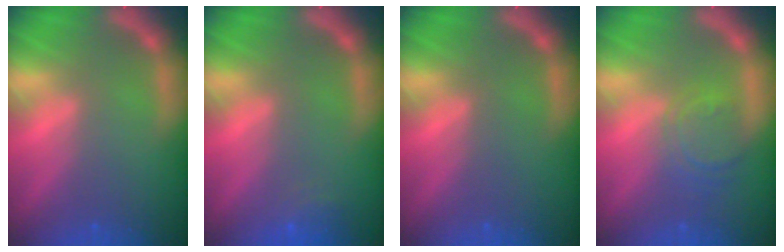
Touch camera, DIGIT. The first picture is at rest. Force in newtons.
{"total": 1.9}
{"total": 0.0}
{"total": 4.0}